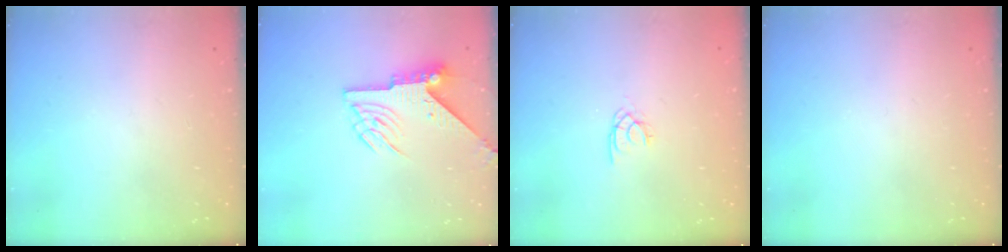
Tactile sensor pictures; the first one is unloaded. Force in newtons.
{"total": 6.7, "press": 6.6, "slide": 0.7}
{"total": 1.7, "press": 1.7, "slide": 0.2}
{"total": 0.0}